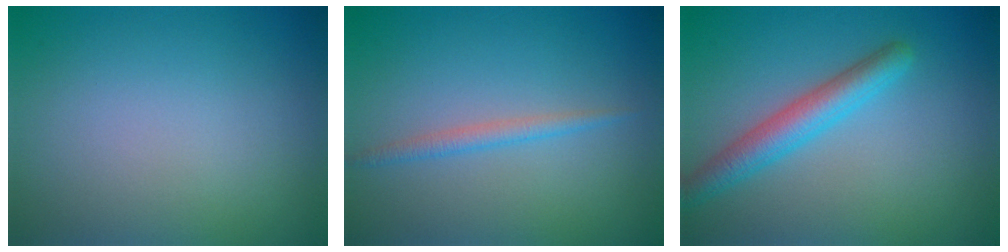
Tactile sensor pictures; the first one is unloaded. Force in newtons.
{"total": 1.5, "press": 1.5, "slide": 0.1}
{"total": 3.7, "press": 3.7, "slide": 0.2}